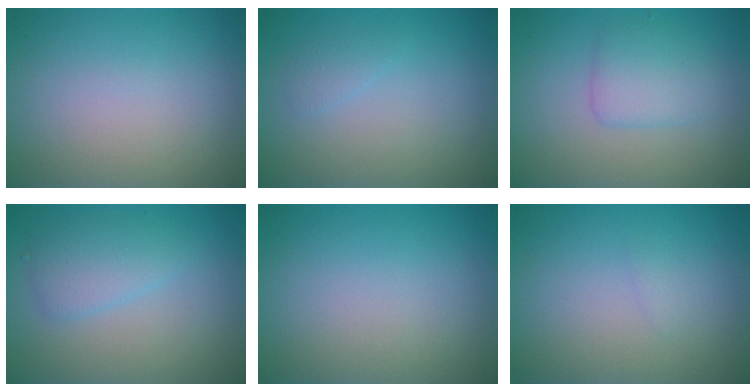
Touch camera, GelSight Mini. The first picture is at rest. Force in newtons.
{"total": 0.9, "press": 0.9, "slide": 0.1}
{"total": 2.7, "press": 2.7, "slide": 0.1}
{"total": 2.6, "press": 2.6, "slide": 0.0}
{"total": 0.0}
{"total": 0.6, "press": 0.6, "slide": 0.0}